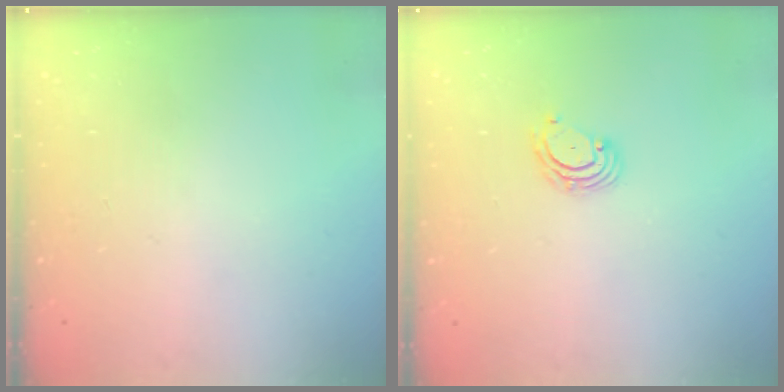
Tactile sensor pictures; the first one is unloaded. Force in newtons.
{"total": 2.8, "press": 2.8, "slide": 0.3}